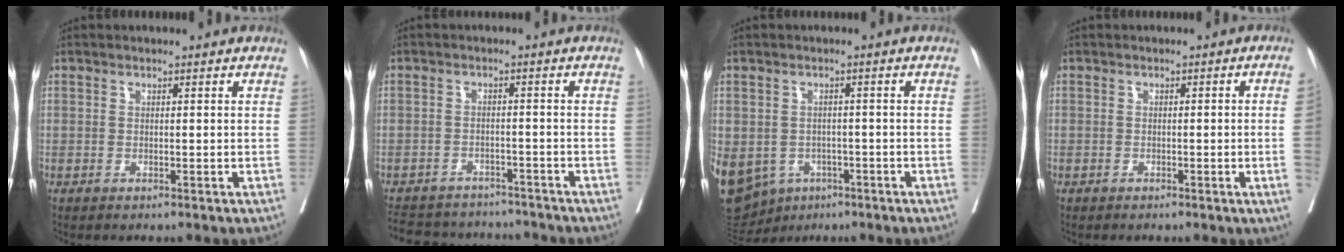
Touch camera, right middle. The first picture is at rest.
{"total": 13.0, "force": [-11.8, 4.5, 3.1], "torque": [-0.068, 0.009, -0.154]}
{"total": 27.2, "force": [-11.0, 22.0, 11.6], "torque": [-0.412, -0.019, -0.152]}
{"total": 3.1, "force": [-0.7, -1.1, 2.8], "torque": [-0.041, -0.004, -0.009]}